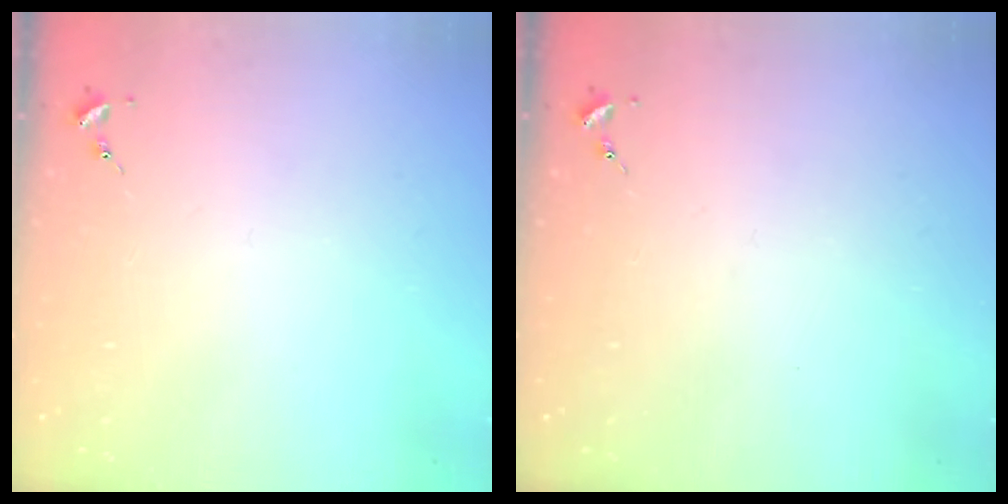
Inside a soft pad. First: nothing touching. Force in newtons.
{"total": 0.0}